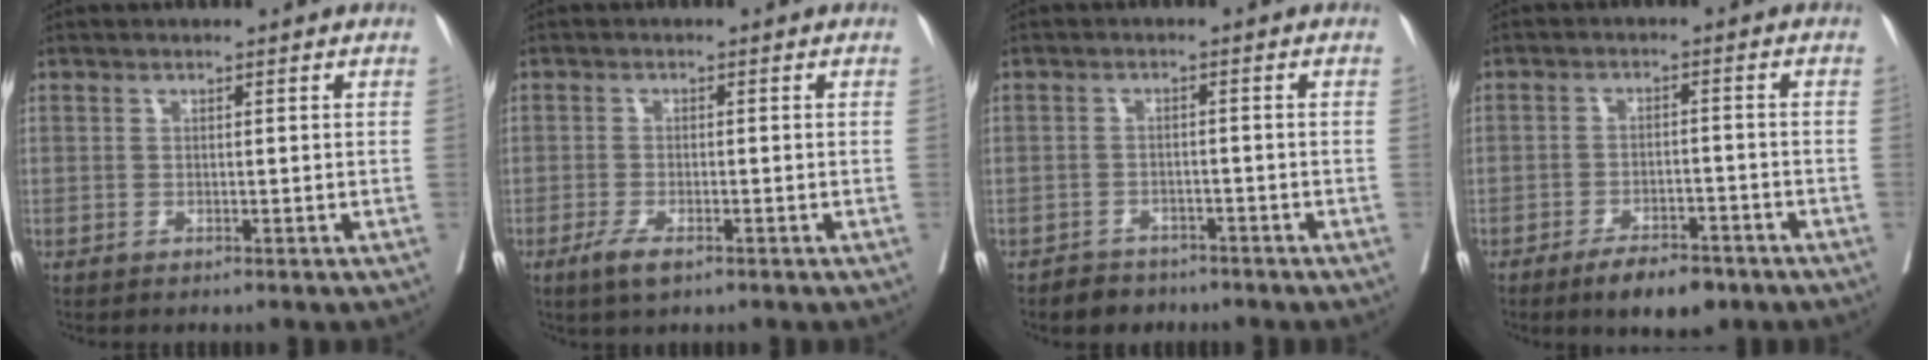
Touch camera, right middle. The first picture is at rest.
{"total": 3.2, "force": [-1.9, 0.7, 2.5], "torque": [-0.054, -0.006, -0.035]}
{"total": 3.8, "force": [-3.3, 1.7, 0.9], "torque": [-0.025, -0.002, -0.051]}
{"total": 6.6, "force": [-4.8, 2.2, 4.0], "torque": [-0.066, -0.003, -0.073]}